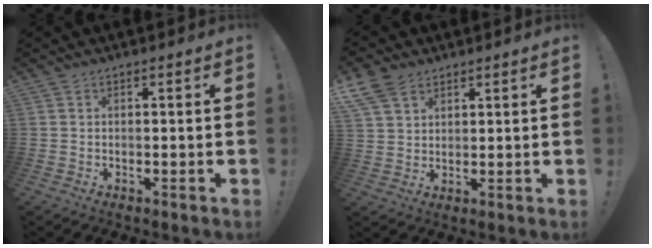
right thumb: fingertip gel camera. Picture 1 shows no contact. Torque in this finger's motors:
{"motor_torque": [0.18, 0.26, 0.14, 0.09, 0.03]}